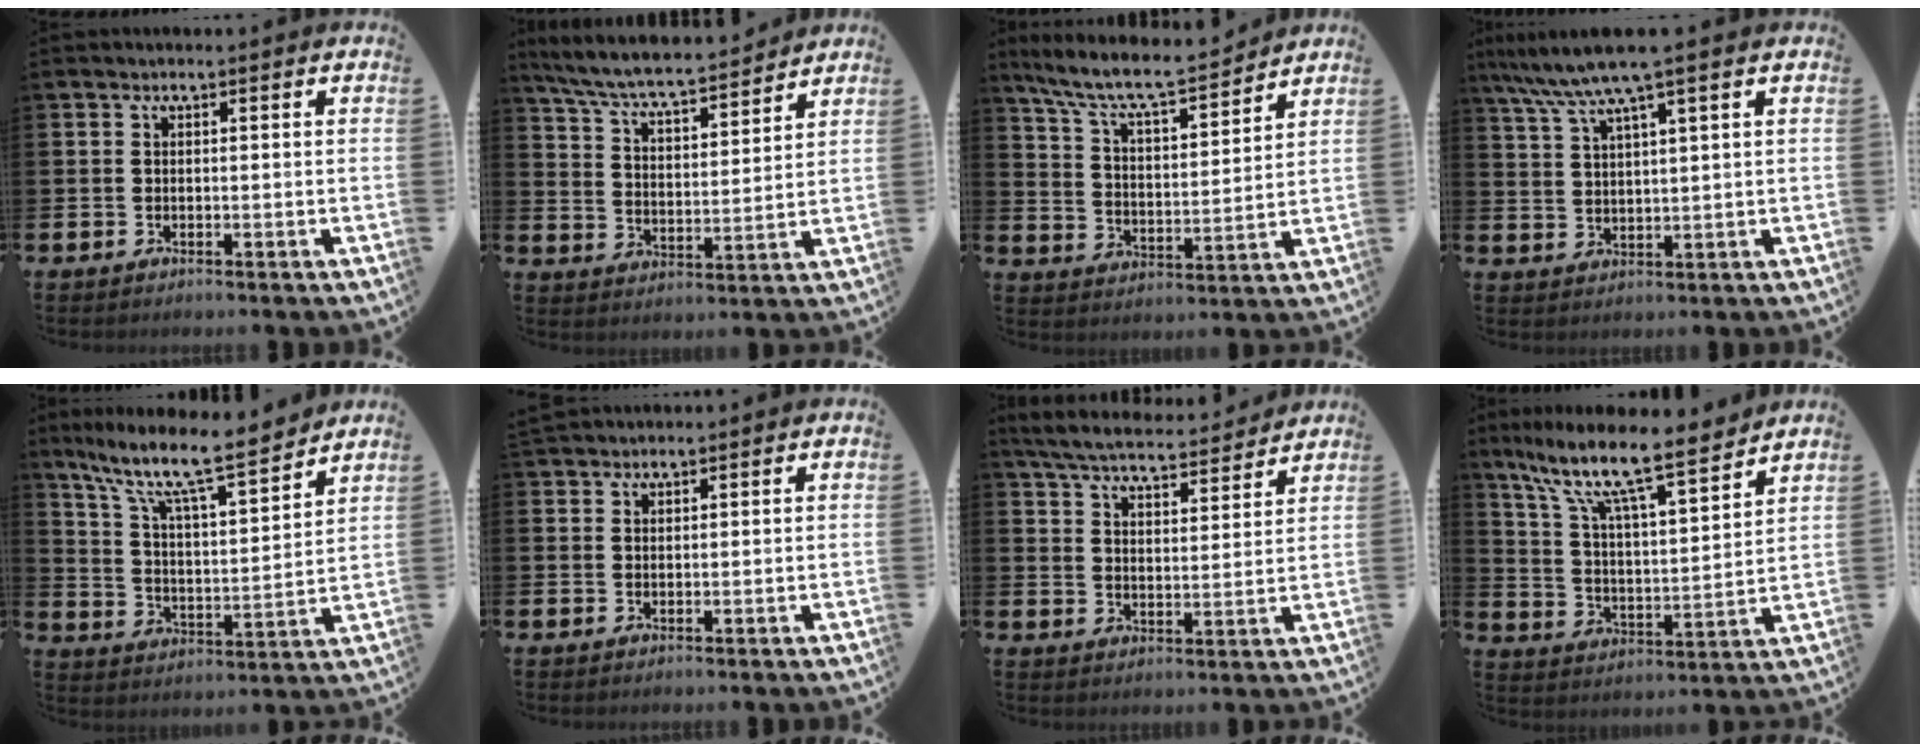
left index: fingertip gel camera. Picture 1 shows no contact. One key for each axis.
{"total": 6.9, "fx": 6.6, "fy": 0.6, "fz": 2.1, "tx": -0.069, "ty": -0.051, "tz": 0.112}
{"total": 8.6, "fx": 8.0, "fy": 1.1, "fz": 3.0, "tx": -0.095, "ty": -0.057, "tz": 0.138}
{"total": 7.0, "fx": 5.4, "fy": 0.2, "fz": 4.5, "tx": -0.098, "ty": -0.016, "tz": 0.093}
{"total": 10.8, "fx": 9.4, "fy": 1.5, "fz": 5.2, "tx": -0.128, "ty": -0.067, "tz": 0.155}
{"total": 1.9, "fx": 1.8, "fy": 0.6, "fz": 0.1, "tx": 0.010, "ty": -0.005, "tz": 0.031}
{"total": 6.1, "fx": 5.9, "fy": 0.7, "fz": 1.4, "tx": -0.052, "ty": -0.040, "tz": 0.100}
{"total": 11.1, "fx": 9.3, "fy": 1.9, "fz": 5.9, "tx": -0.142, "ty": -0.063, "tz": 0.152}